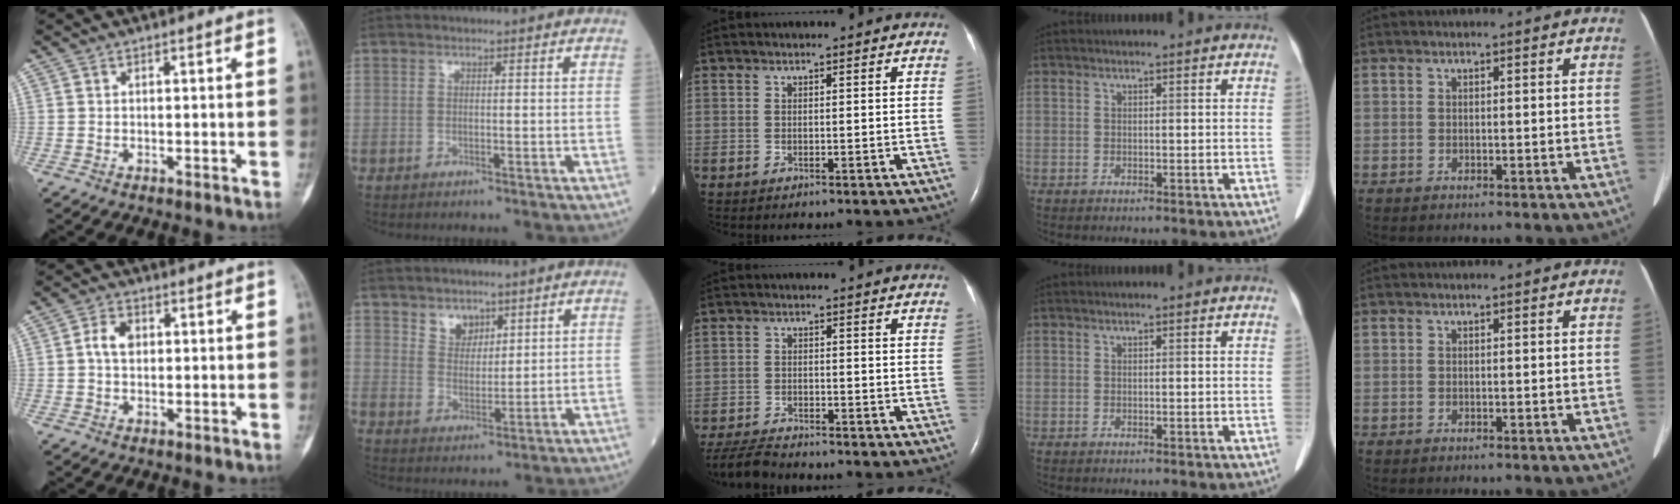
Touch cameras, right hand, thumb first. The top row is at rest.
{"thumb": {"total": 4.0, "force": [0.5, 2.9, 2.7], "torque": [-0.051, 0.011, 0.007]}, "index": {"total": 4.4, "force": [2.9, 2.8, 1.7], "torque": [-0.027, 0.000, 0.056]}, "middle": {"total": 5.4, "force": [-5.2, 0.3, 1.3], "torque": [-0.025, -0.023, -0.093]}}